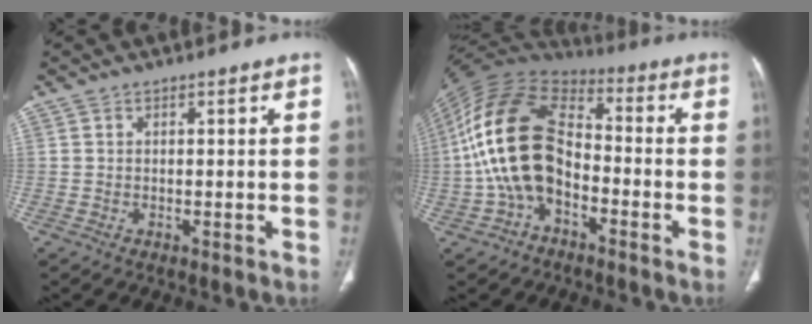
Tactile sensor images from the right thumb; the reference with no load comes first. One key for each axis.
{"total": 18.0, "fx": -3.6, "fy": 11.4, "fz": 13.5, "tx": -0.254, "ty": 0.043, "tz": -0.073}